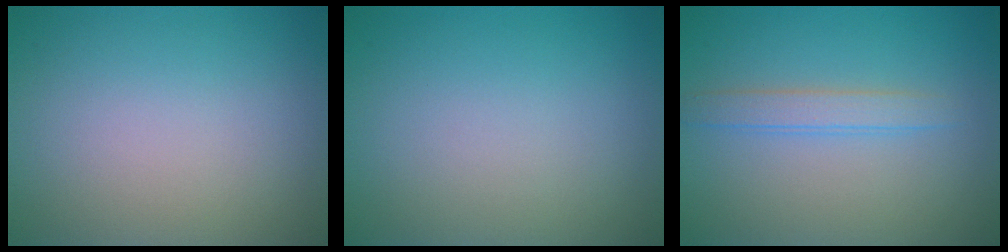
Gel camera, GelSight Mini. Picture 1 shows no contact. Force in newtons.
{"total": 0.0}
{"total": 1.9, "press": 1.9, "slide": 0.2}